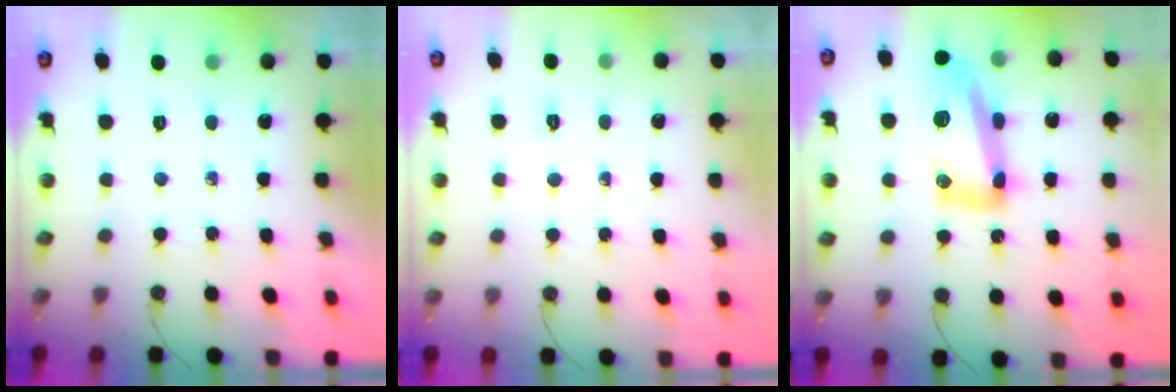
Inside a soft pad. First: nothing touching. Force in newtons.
{"total": 2.3, "press": 2.3, "slide": 0.3}
{"total": 16.3, "press": 16.2, "slide": 1.3}